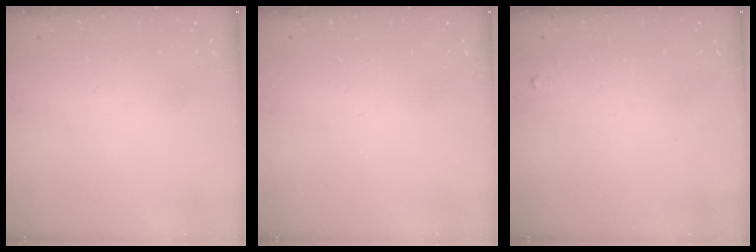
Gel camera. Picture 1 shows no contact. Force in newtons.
{"total": 0.0}
{"total": 3.9, "press": 3.9, "slide": 0.6}